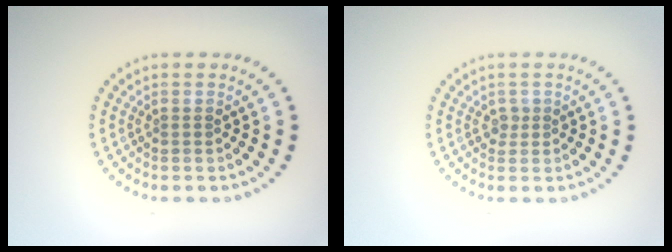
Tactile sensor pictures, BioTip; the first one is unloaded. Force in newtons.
{"total": 0.9, "press": 0.8, "slide": 0.5}